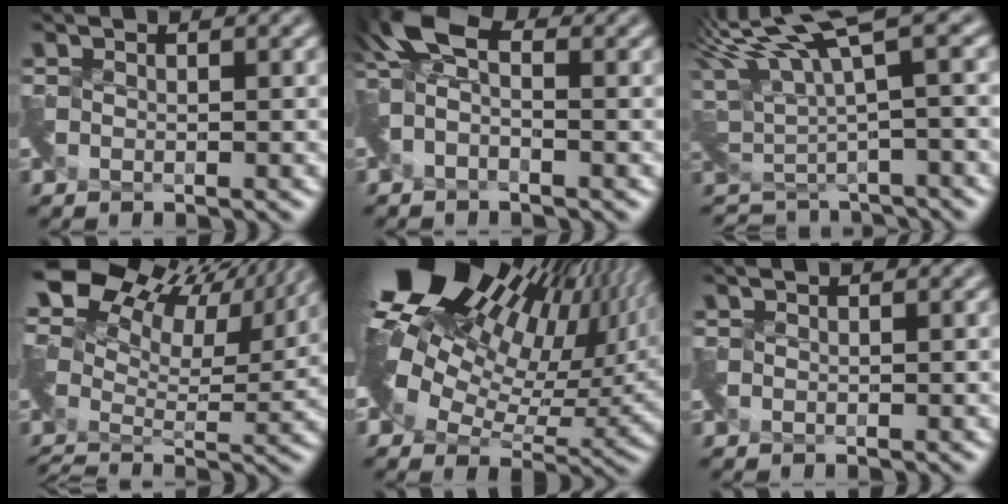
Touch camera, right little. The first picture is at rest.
{"total": 3.4, "force": [-0.4, 2.1, 2.7], "torque": [-0.058, 0.013, -0.017]}
{"total": 4.9, "force": [3.6, 0.9, 3.2], "torque": [-0.046, 0.003, 0.079]}
{"total": 13.0, "force": [6.3, 7.4, 8.6], "torque": [-0.187, 0.034, 0.113]}
{"total": 17.2, "force": [7.7, 9.2, 12.3], "torque": [-0.193, 0.041, 0.153]}
{"total": 0.0}